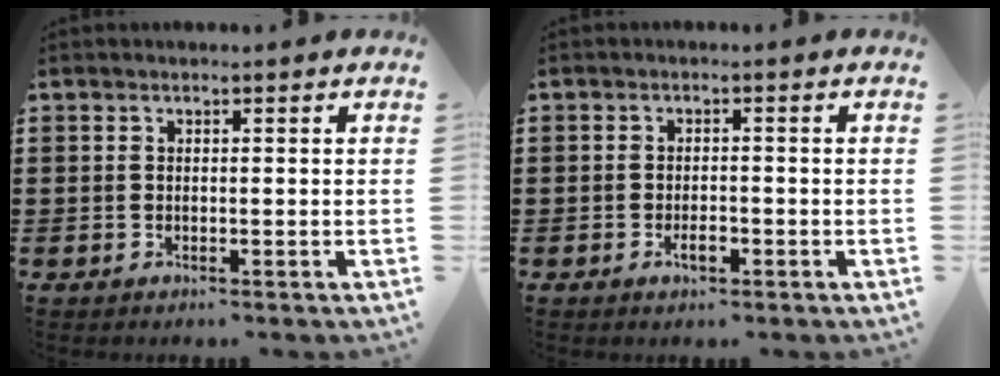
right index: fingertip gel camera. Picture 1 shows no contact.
{"total": 2.0, "force": [-1.0, 0.8, 1.6], "torque": [-0.030, 0.002, -0.019]}